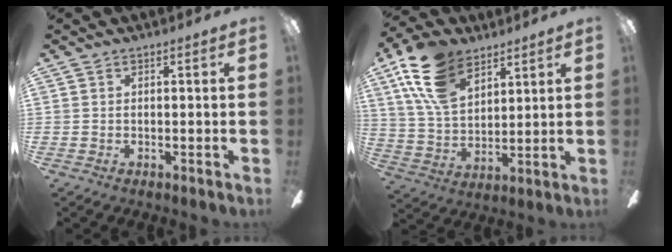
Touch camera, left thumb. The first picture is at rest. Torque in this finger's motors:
{"motor_torque": [0.23, 0.76, 1.62, -1.15, 0.42]}